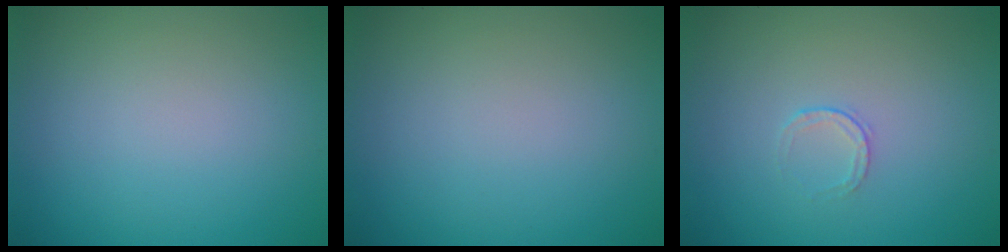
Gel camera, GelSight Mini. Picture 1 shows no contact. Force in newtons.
{"total": 0.0}
{"total": 0.7, "press": 0.5, "slide": 0.5}